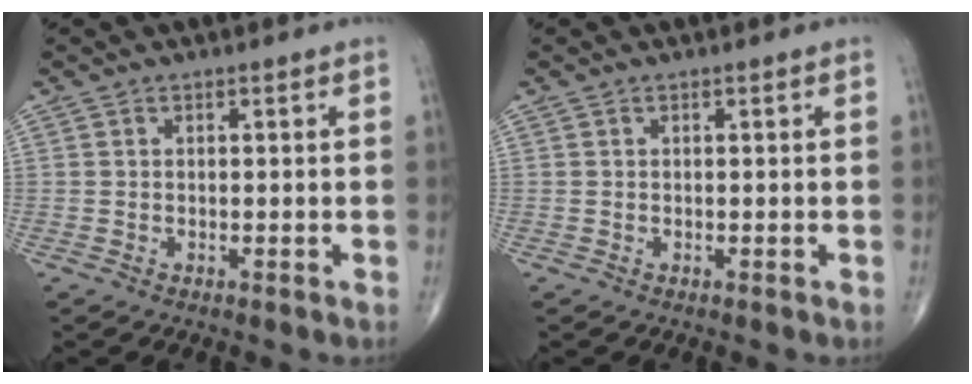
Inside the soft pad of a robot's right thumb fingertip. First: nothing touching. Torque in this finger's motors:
{"motor_torque": [0.00, 0.00, 0.00, 0.00, 0.00]}